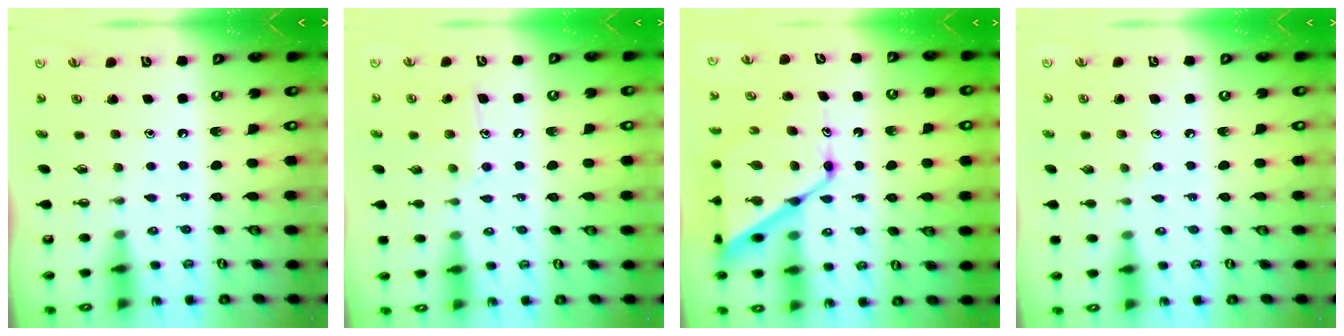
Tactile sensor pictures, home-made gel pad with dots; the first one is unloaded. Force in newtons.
{"total": 8.8, "press": 8.7, "slide": 0.7}
{"total": 16.1, "press": 16.1, "slide": 1.2}
{"total": 3.9, "press": 3.8, "slide": 0.4}